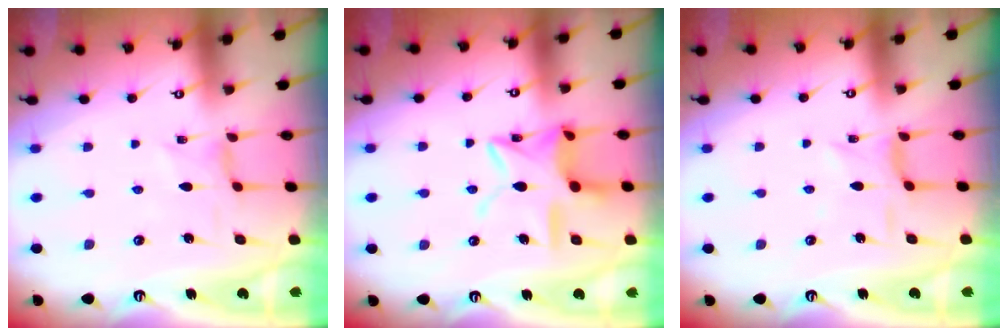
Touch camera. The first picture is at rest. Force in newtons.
{"total": 14.1, "press": 14.1, "slide": 1.0}
{"total": 2.5, "press": 2.5, "slide": 0.2}